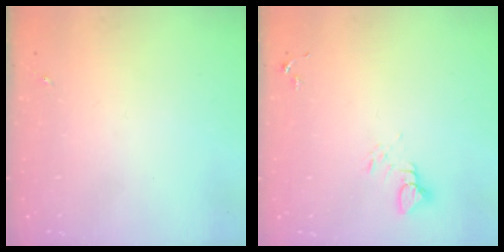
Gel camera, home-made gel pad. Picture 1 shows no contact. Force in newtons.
{"total": 3.8, "press": 3.8, "slide": 0.2}